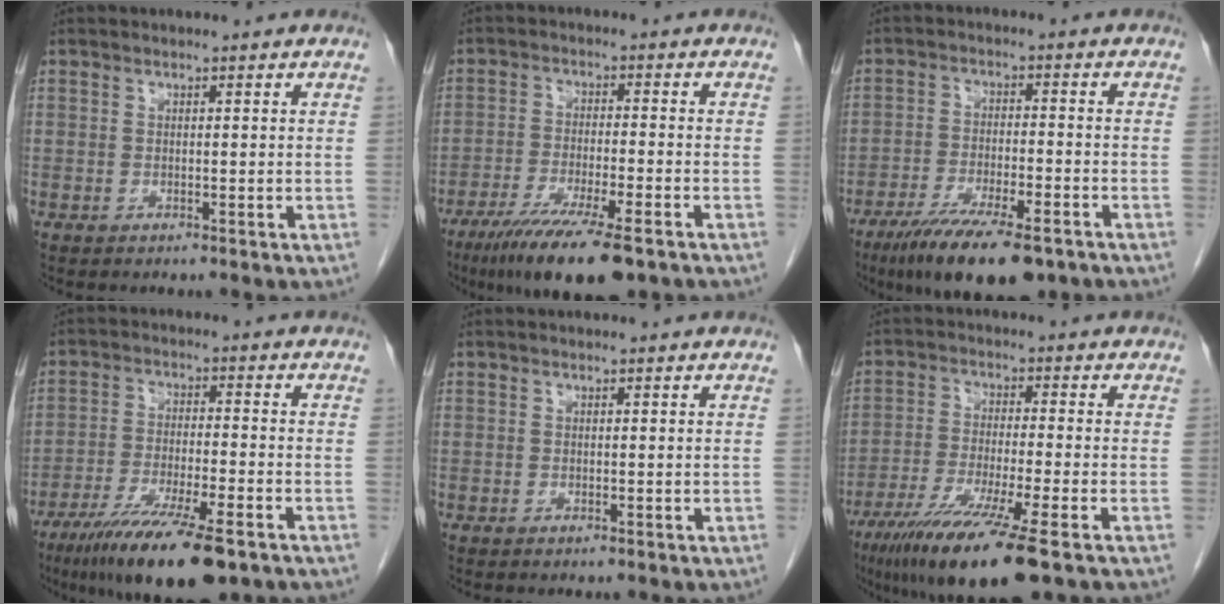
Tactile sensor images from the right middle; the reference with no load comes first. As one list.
[{"total": 13.3, "force": [-9.3, 1.7, 9.4], "torque": [-0.159, -0.034, -0.150]}, {"total": 13.8, "force": [-9.8, 3.2, 9.2], "torque": [-0.150, -0.028, -0.158]}, {"total": 14.7, "force": [-10.0, 2.1, 10.6], "torque": [-0.179, -0.038, -0.166]}, {"total": 0.0}, {"total": 13.5, "force": [-8.6, -0.3, 10.4], "torque": [-0.198, -0.044, -0.149]}]